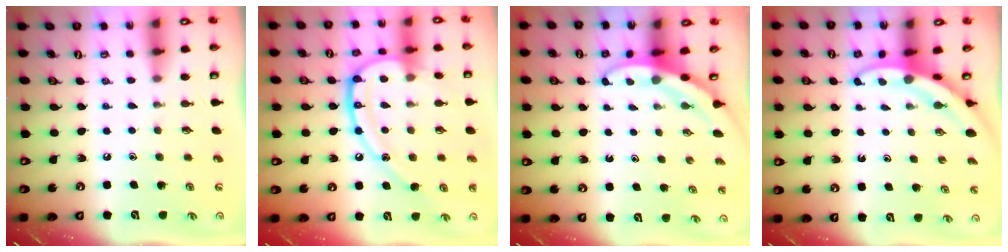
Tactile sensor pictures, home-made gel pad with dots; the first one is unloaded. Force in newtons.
{"total": 19.7, "press": 19.6, "slide": 1.9}
{"total": 3.5, "press": 3.5, "slide": 0.2}
{"total": 3.4, "press": 3.4, "slide": 0.2}